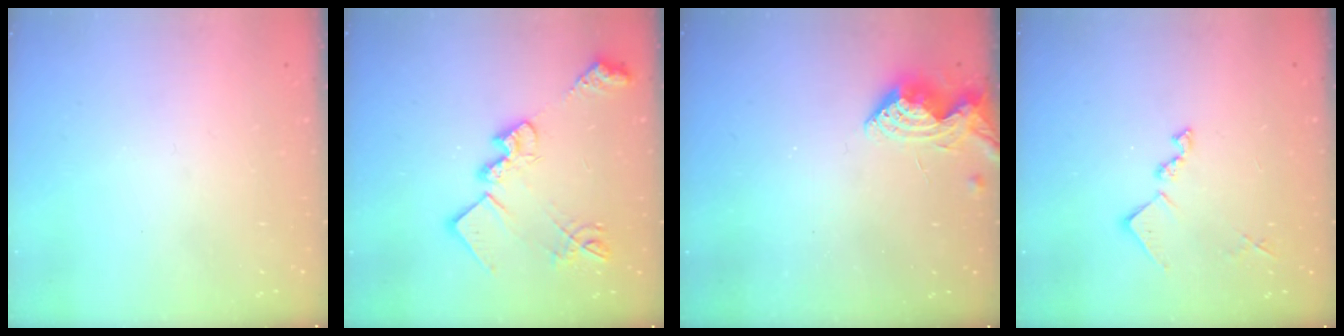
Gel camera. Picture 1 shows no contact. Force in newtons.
{"total": 19.5, "press": 19.5, "slide": 1.3}
{"total": 7.6, "press": 7.5, "slide": 0.7}
{"total": 10.8, "press": 10.8, "slide": 0.6}